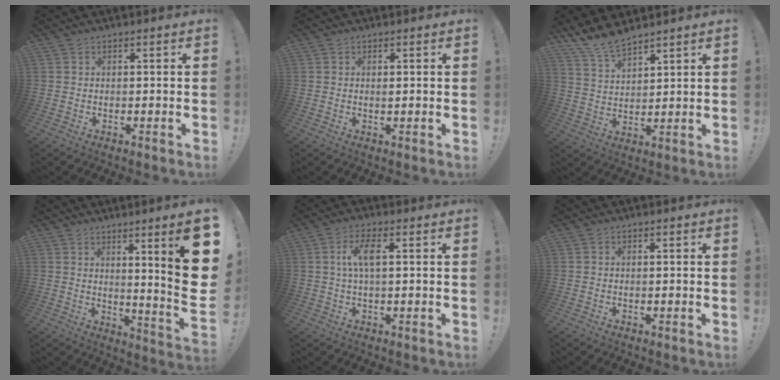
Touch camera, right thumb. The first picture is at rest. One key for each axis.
{"total": 0.0}
{"total": 8.4, "fx": 7.6, "fy": 2.1, "fz": 2.9, "tx": -0.078, "ty": -0.041, "tz": 0.148}
{"total": 15.6, "fx": 5.0, "fy": 0.5, "fz": 14.8, "tx": -0.200, "ty": -0.053, "tz": 0.063}
{"total": 6.6, "fx": 0.9, "fy": 1.9, "fz": 6.2, "tx": -0.120, "ty": 0.004, "tz": 0.012}
{"total": 0.0}